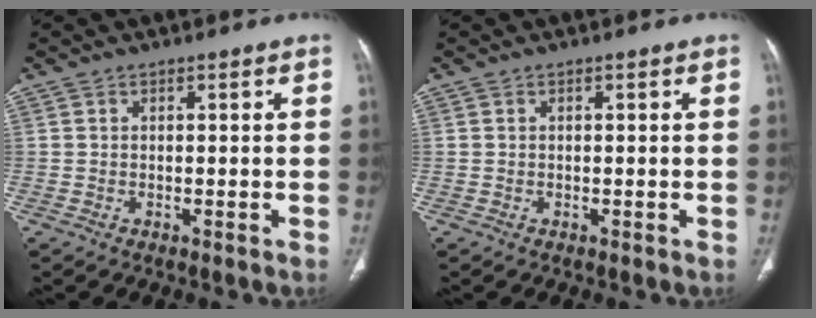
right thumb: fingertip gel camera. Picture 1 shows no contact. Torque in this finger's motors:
{"motor_torque": [-0.02, -0.03, -0.05, -0.01, 0.01]}